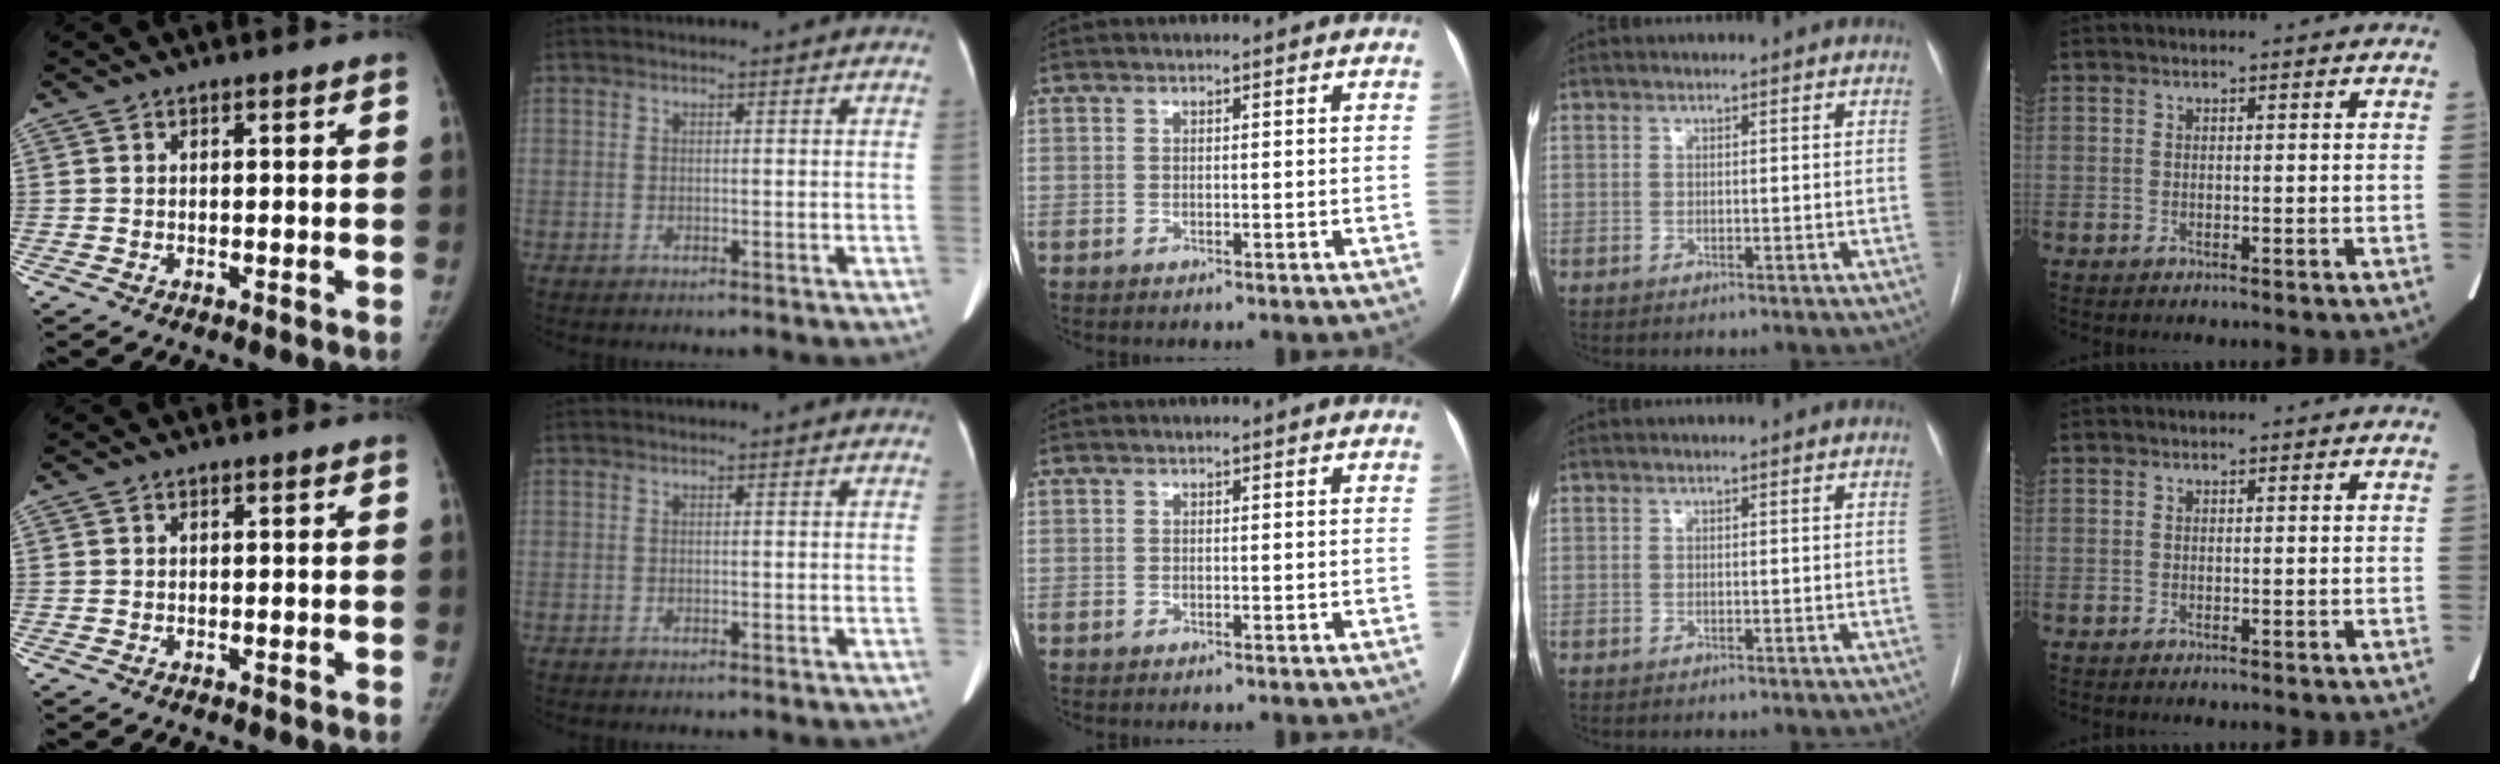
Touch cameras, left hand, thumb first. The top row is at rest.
{}